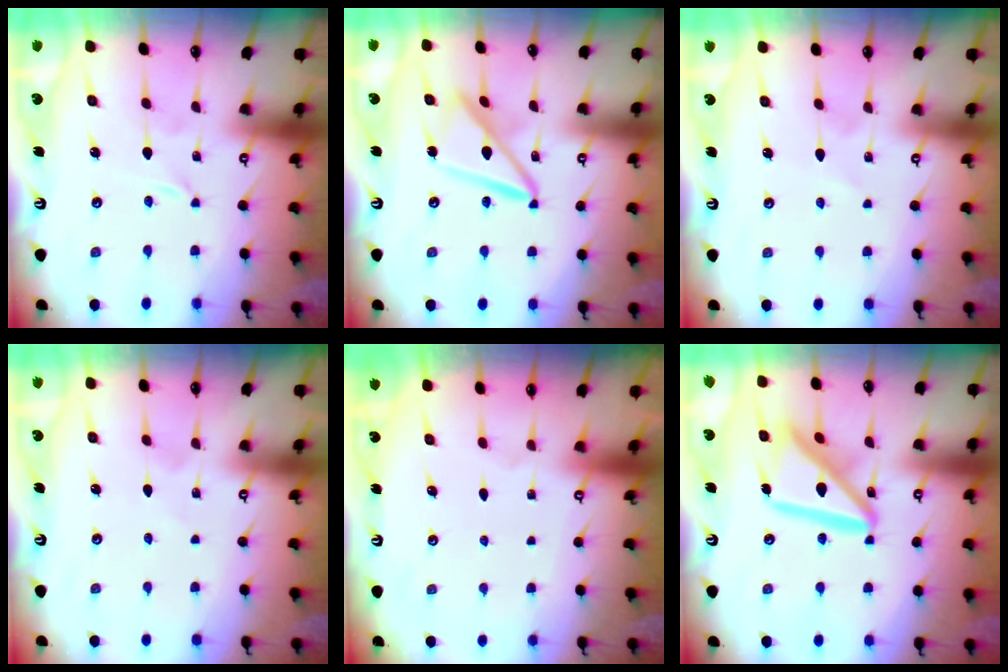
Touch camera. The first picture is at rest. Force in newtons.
{"total": 12.7, "press": 12.7, "slide": 1.2}
{"total": 3.0, "press": 3.0, "slide": 0.4}
{"total": 1.6, "press": 1.6, "slide": 0.2}
{"total": 0.0}
{"total": 16.0, "press": 15.9, "slide": 1.7}